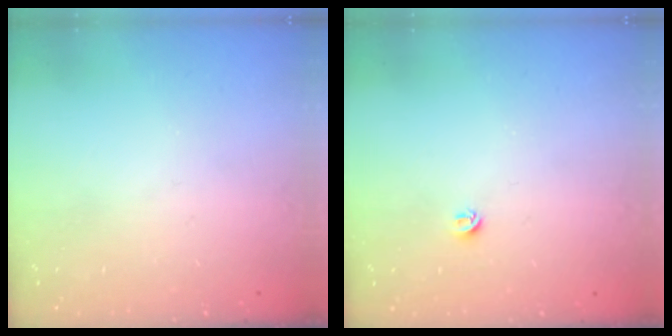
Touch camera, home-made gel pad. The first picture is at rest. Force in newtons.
{"total": 3.9, "press": 3.8, "slide": 0.3}